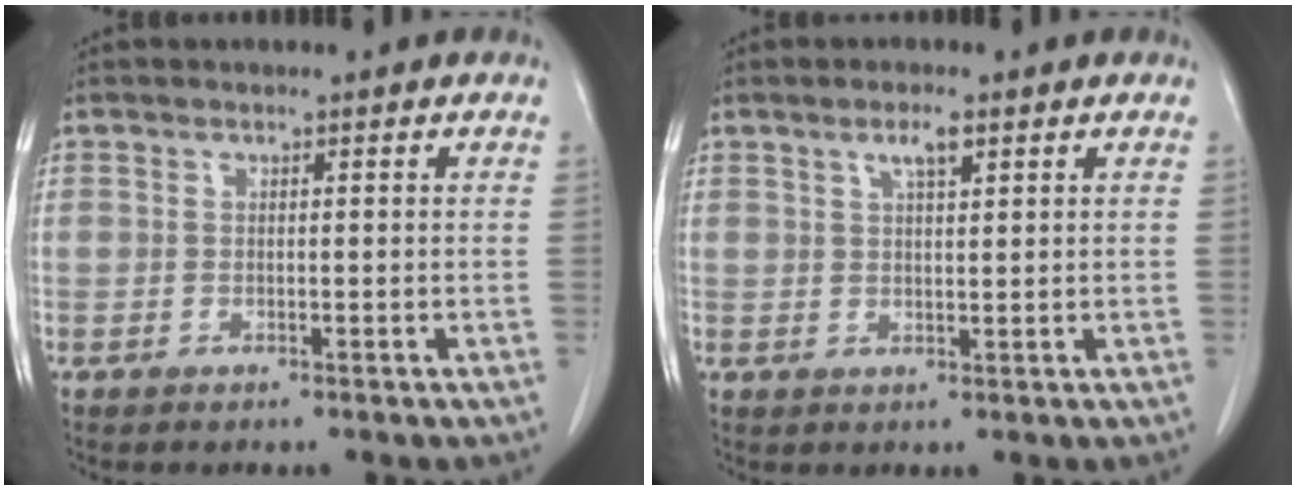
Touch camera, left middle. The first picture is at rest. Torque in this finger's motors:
{"motor_torque": [0.58, -0.34, 0.05, 0.01]}